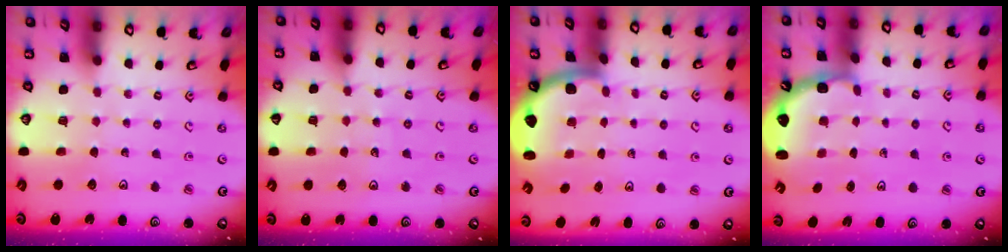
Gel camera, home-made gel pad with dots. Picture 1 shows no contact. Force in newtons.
{"total": 3.7, "press": 3.4, "slide": 1.5}
{"total": 2.0, "press": 2.0, "slide": 0.3}
{"total": 2.5, "press": 2.1, "slide": 1.3}